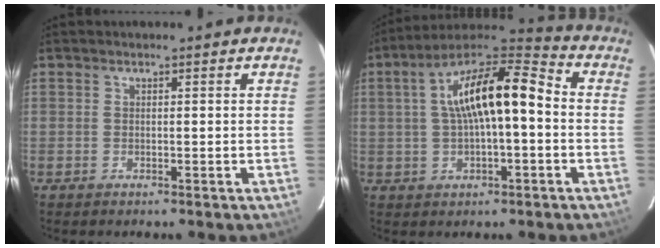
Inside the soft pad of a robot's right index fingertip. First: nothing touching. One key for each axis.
{"total": 14.8, "fx": 0.7, "fy": 4.9, "fz": 13.9, "tx": -0.239, "ty": 0.032, "tz": 0.009}